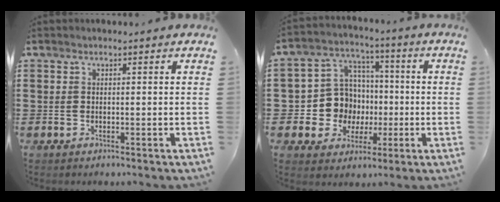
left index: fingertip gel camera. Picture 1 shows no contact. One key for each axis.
{"total": 9.8, "fx": -0.2, "fy": 9.5, "fz": 2.3, "tx": -0.089, "ty": 0.003, "tz": 0.006}